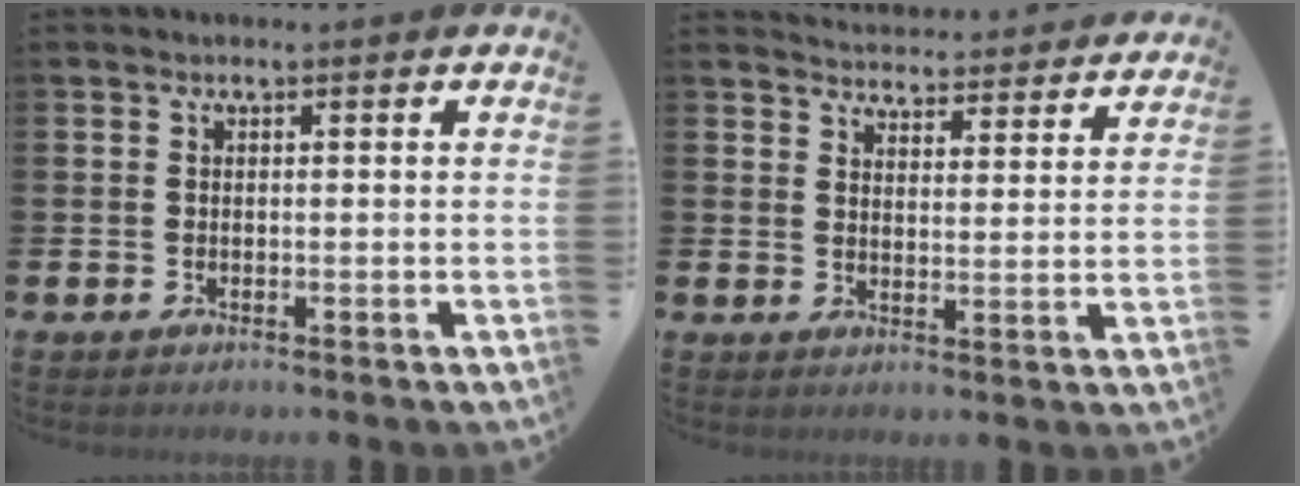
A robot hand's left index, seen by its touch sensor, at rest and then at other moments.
{"total": 4.6, "force": [4.6, 0.4, -0.3], "torque": [-0.010, -0.040, 0.079]}